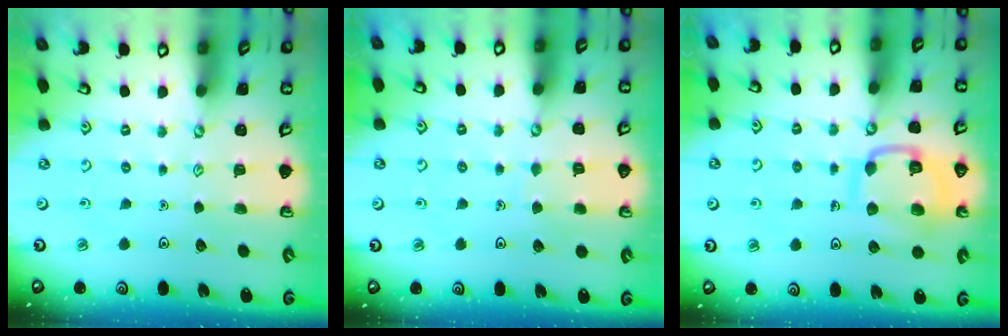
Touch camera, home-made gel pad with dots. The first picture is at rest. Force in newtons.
{"total": 4.4, "press": 4.4, "slide": 0.4}
{"total": 12.3, "press": 12.3, "slide": 0.9}